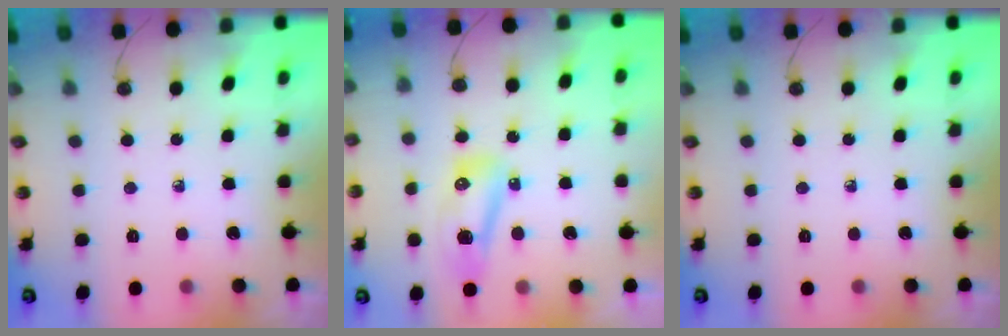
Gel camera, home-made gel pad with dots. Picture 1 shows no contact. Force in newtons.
{"total": 13.3, "press": 10.0, "slide": 8.8}
{"total": 0.0}